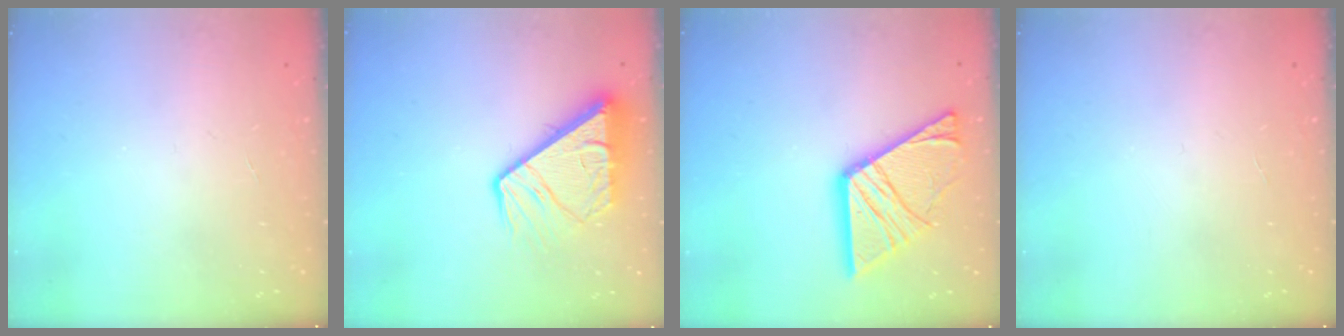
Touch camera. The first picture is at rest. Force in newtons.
{"total": 10.9, "press": 10.8, "slide": 1.3}
{"total": 18.4, "press": 18.3, "slide": 1.8}
{"total": 0.0}